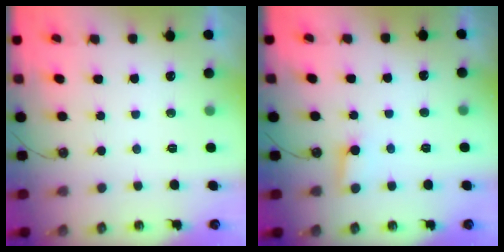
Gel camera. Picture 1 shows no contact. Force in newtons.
{"total": 4.6, "press": 4.6, "slide": 0.4}